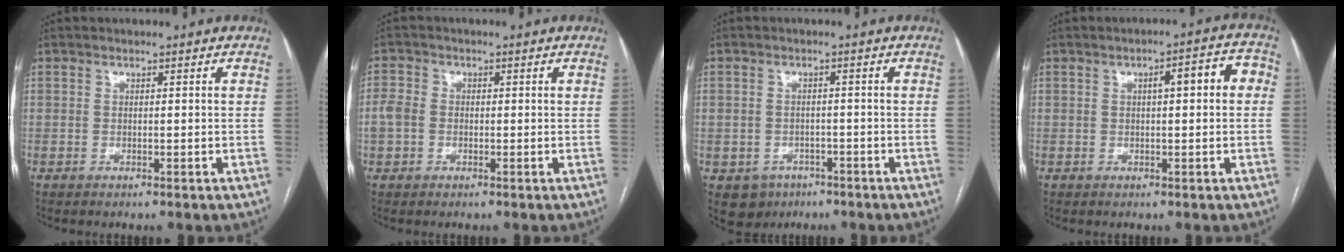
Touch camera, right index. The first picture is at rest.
{"total": 3.1, "force": [-0.5, 2.5, 1.6], "torque": [-0.046, 0.015, -0.010]}
{"total": 4.6, "force": [-2.4, 3.9, 0.7], "torque": [-0.007, 0.007, -0.029]}
{"total": 5.5, "force": [0.8, 1.3, 5.3], "torque": [-0.071, 0.028, 0.008]}